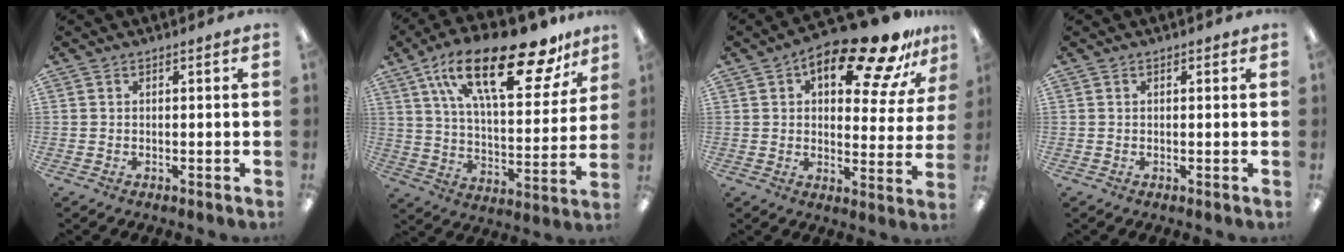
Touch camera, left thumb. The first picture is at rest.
{"total": 26.6, "force": [16.5, 9.9, 18.4], "torque": [-0.298, -0.086, 0.271]}
{"total": 18.5, "force": [11.6, 7.5, 12.3], "torque": [-0.170, -0.069, 0.185]}
{"total": 0.5, "force": [0.3, 0.4, 0.3], "torque": [0.002, 0.000, 0.003]}